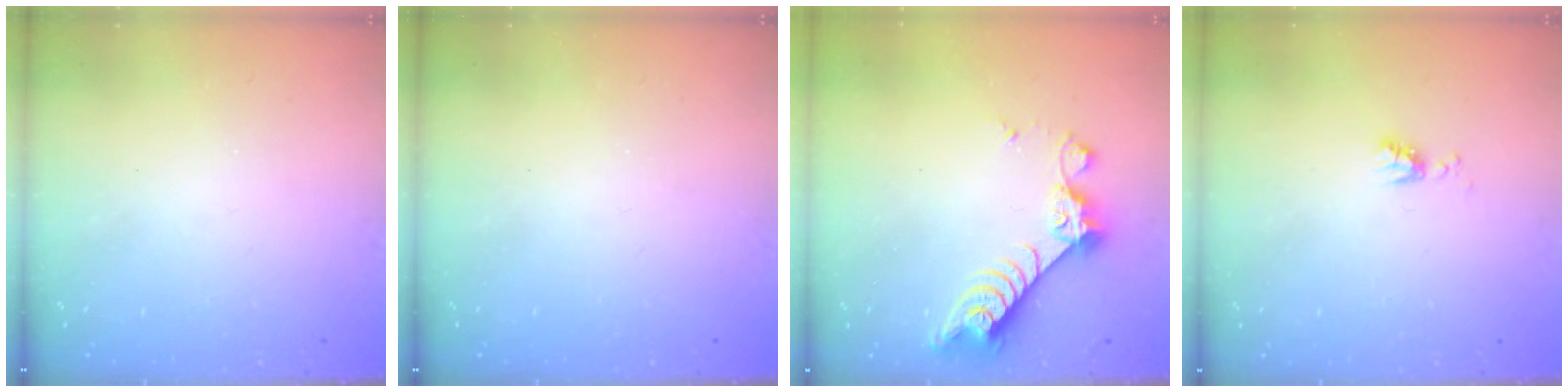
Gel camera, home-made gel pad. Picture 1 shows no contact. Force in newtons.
{"total": 0.0}
{"total": 8.1, "press": 8.1, "slide": 0.7}
{"total": 4.3, "press": 4.2, "slide": 0.7}